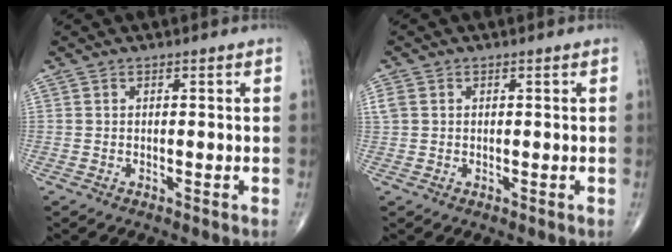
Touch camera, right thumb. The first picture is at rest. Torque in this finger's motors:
{"motor_torque": [0.02, -0.05, 0.23, 0.15, 0.00]}